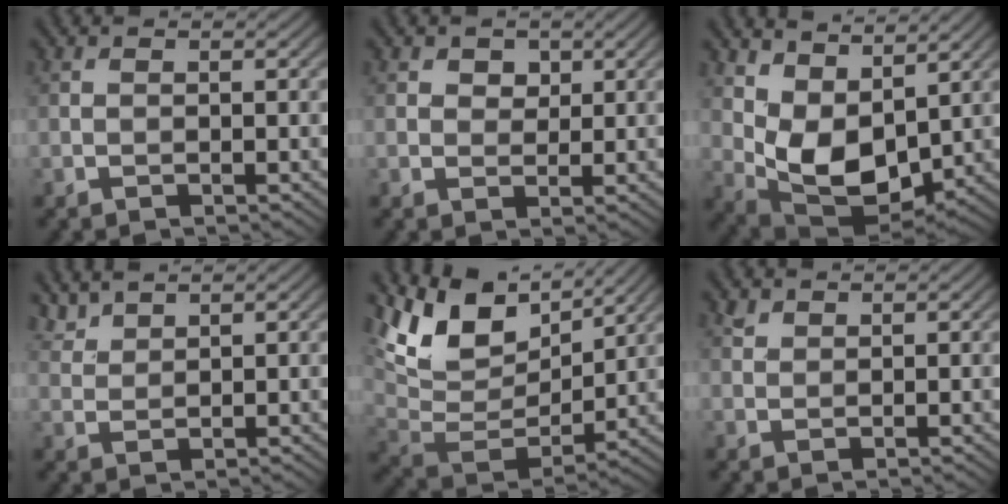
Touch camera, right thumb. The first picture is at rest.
{"total": 2.4, "force": [1.2, 1.7, 1.1], "torque": [-0.021, -0.003, 0.018]}
{"total": 9.7, "force": [3.6, 5.5, 7.2], "torque": [-0.163, -0.007, 0.074]}
{"total": 2.7, "force": [2.4, 0.5, 0.9], "torque": [-0.028, 0.005, 0.058]}
{"total": 12.2, "force": [7.5, 6.2, 7.4], "torque": [-0.184, 0.016, 0.144]}
{"total": 1.2, "force": [1.0, 0.5, 0.3], "torque": [-0.009, 0.002, 0.024]}